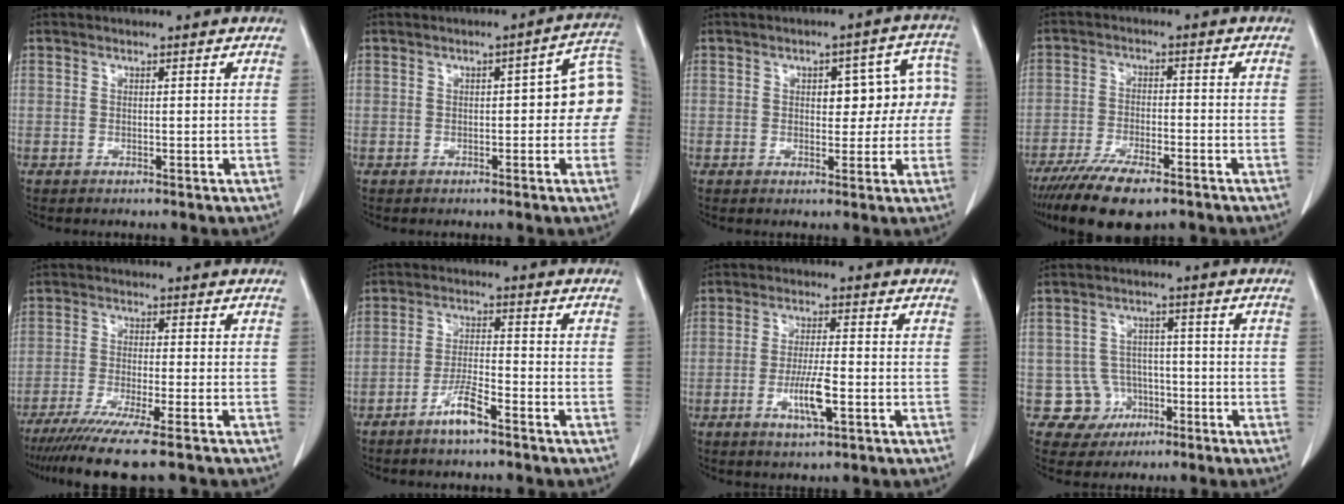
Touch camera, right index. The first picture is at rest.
{"total": 8.5, "force": [0.1, 2.4, 8.2], "torque": [-0.092, 0.033, -0.002]}
{"total": 8.2, "force": [0.6, 4.2, 7.1], "torque": [-0.070, 0.044, 0.011]}
{"total": 9.9, "force": [-7.2, 2.9, 6.2], "torque": [-0.107, -0.016, -0.122]}
{"total": 11.6, "force": [-8.9, -0.2, 7.5], "torque": [-0.118, -0.033, -0.143]}
{"total": 5.2, "force": [-3.6, 0.6, 3.7], "torque": [-0.077, -0.001, -0.068]}
{"total": 5.9, "force": [-1.9, 0.7, 5.6], "torque": [-0.105, -0.006, -0.031]}
{"total": 5.9, "force": [-1.9, 5.6, 0.0], "torque": [0.008, 0.015, -0.025]}